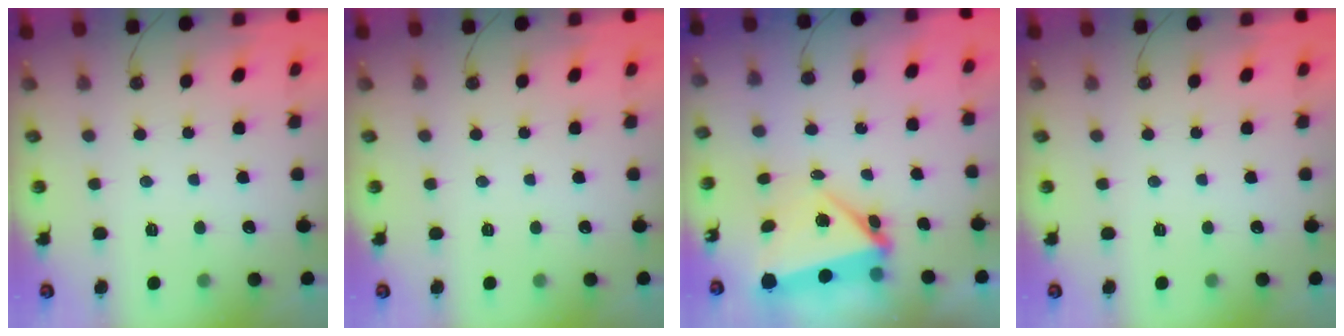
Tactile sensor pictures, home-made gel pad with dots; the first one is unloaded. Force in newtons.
{"total": 0.0}
{"total": 6.9, "press": 6.6, "slide": 1.9}
{"total": 0.0}